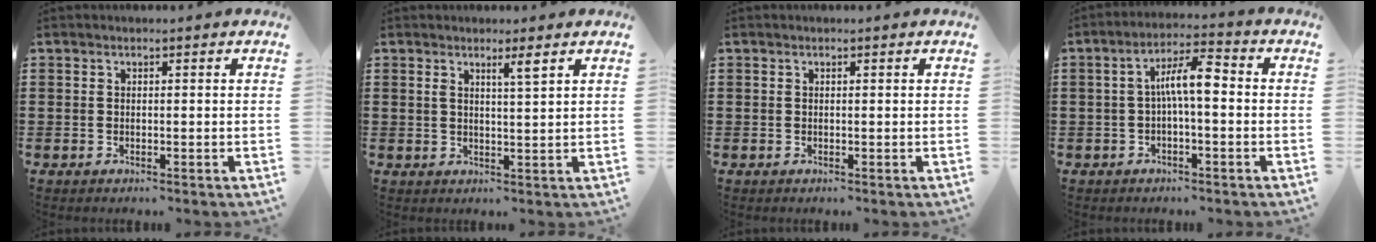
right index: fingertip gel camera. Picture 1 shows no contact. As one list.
[{"total": 2.2, "force": [1.4, -0.1, 1.8], "torque": [-0.029, -0.006, 0.021]}, {"total": 0.0}, {"total": 7.0, "force": [0.1, 2.0, 6.7], "torque": [-0.133, 0.012, -0.005]}]